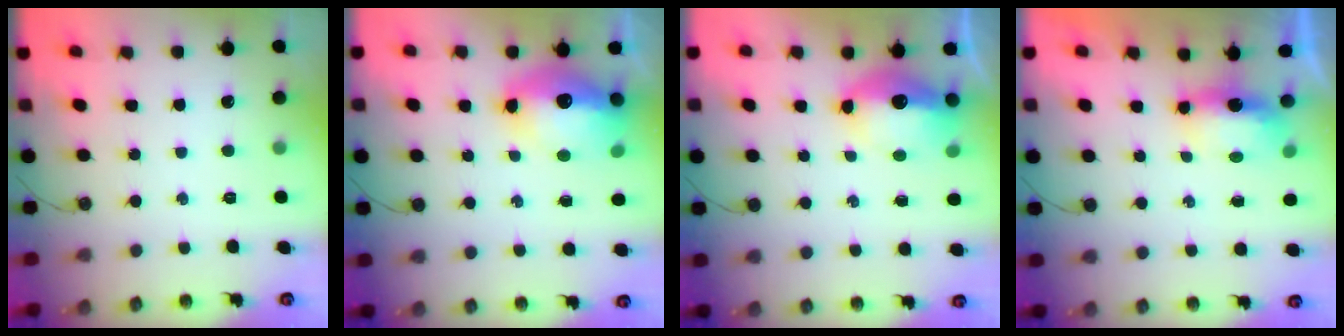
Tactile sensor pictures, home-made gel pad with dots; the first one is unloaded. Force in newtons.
{"total": 16.6, "press": 16.5, "slide": 1.5}
{"total": 14.5, "press": 12.7, "slide": 6.9}
{"total": 8.2, "press": 6.6, "slide": 4.9}